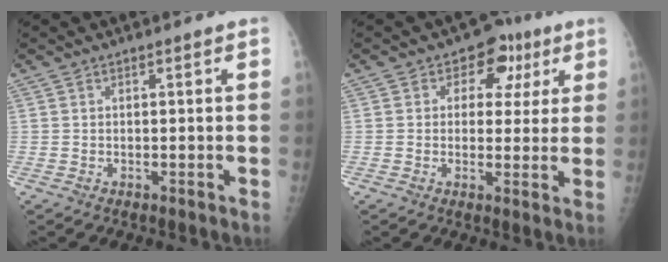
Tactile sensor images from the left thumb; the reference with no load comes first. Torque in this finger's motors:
{"motor_torque": [-0.04, 0.14, -0.05, -0.06, 0.04]}